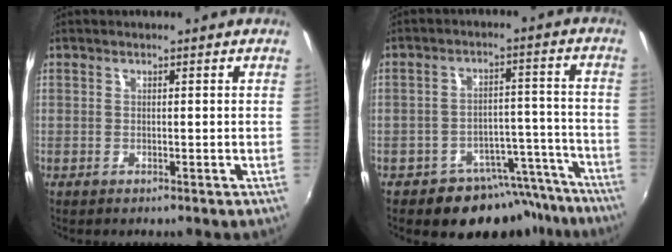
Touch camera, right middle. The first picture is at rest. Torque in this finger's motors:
{"motor_torque": [0.39, -0.50, 0.18, 0.03]}